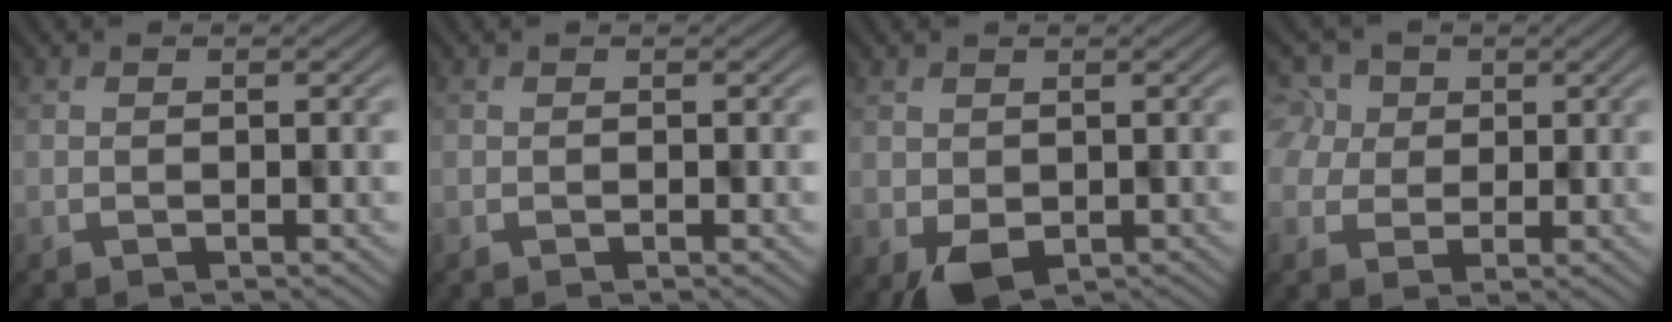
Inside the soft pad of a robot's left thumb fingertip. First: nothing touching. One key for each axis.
{"total": 0.0}
{"total": 4.6, "fx": -1.8, "fy": 3.3, "fz": 2.6, "tx": -0.040, "ty": -0.019, "tz": -0.020}
{"total": 5.3, "fx": 0.7, "fy": 5.1, "fz": 1.2, "tx": -0.044, "ty": 0.004, "tz": -0.011}